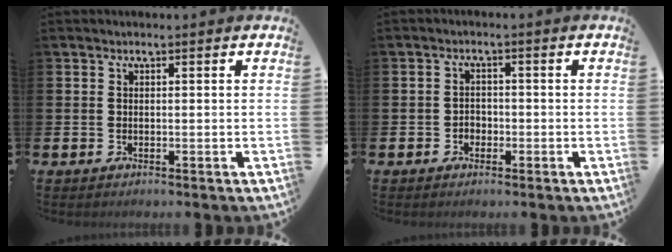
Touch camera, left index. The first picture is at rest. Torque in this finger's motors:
{"motor_torque": [-0.02, 0.12, 0.01, 0.00]}